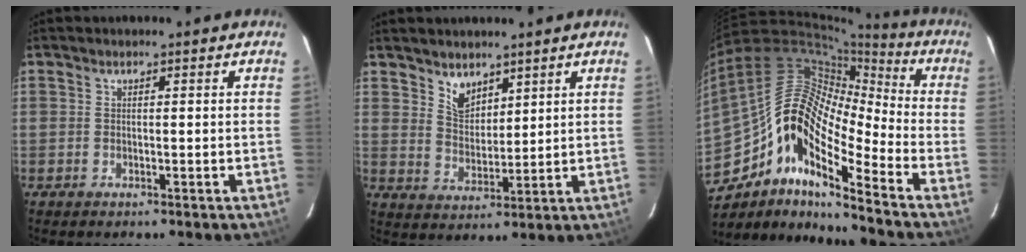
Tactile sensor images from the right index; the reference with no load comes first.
{"total": 5.3, "force": [4.0, 2.9, 1.9], "torque": [-0.025, 0.003, 0.078]}
{"total": 17.6, "force": [-8.8, 5.6, 14.2], "torque": [-0.230, -0.002, -0.185]}